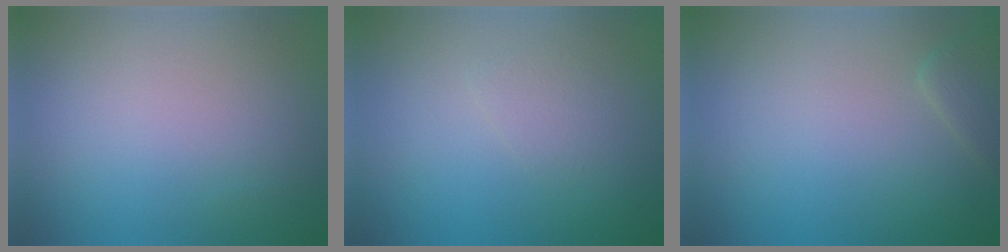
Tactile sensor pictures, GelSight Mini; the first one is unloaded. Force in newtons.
{"total": 1.1, "press": 1.1, "slide": 0.0}
{"total": 0.9, "press": 0.9, "slide": 0.1}